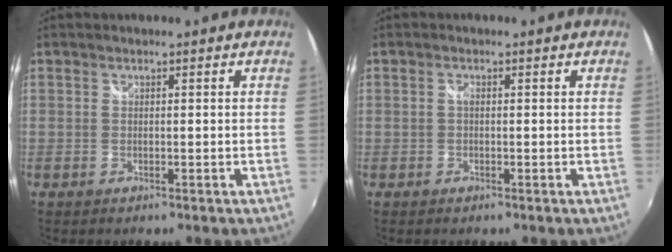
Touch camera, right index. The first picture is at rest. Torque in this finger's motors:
{"motor_torque": [0.20, 0.18, 0.08, -0.01]}